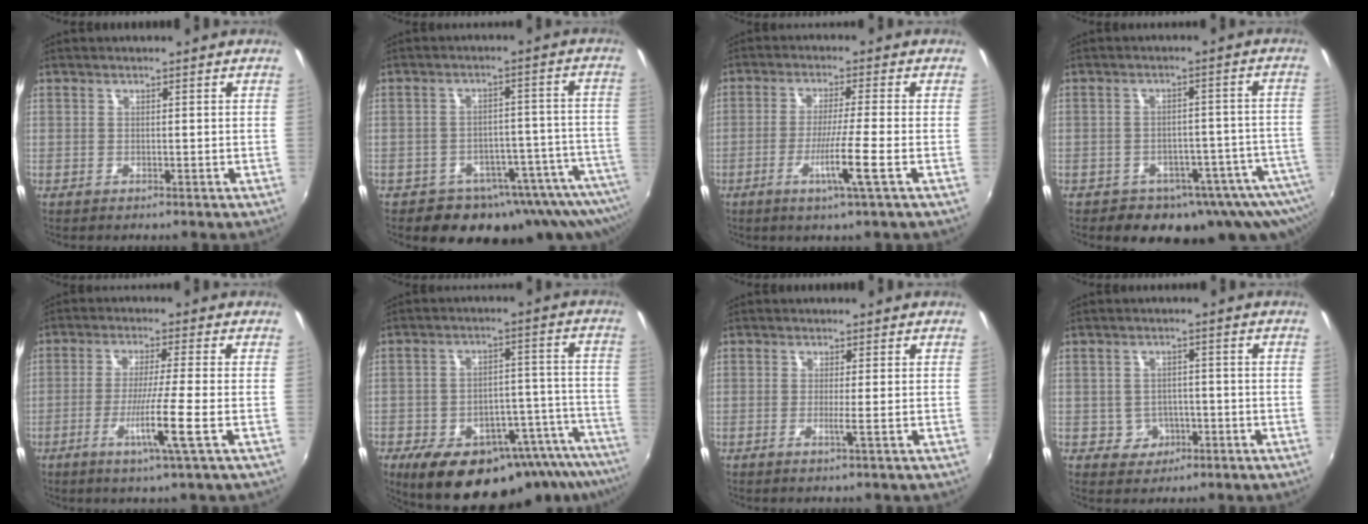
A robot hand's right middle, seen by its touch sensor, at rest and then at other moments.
{"total": 19.0, "force": [-15.1, 9.0, 7.3], "torque": [-0.084, 0.011, -0.184]}
{"total": 7.0, "force": [-2.7, -1.4, 6.3], "torque": [-0.123, -0.015, -0.052]}
{"total": 16.9, "force": [-11.7, 9.7, 7.5], "torque": [-0.104, -0.001, -0.130]}
{"total": 7.9, "force": [-3.0, -1.6, 7.2], "torque": [-0.143, -0.017, -0.056]}
{"total": 23.7, "force": [-18.4, 8.9, 12.1], "torque": [-0.179, -0.001, -0.234]}
{"total": 1.5, "force": [-0.4, -0.7, 1.3], "torque": [-0.020, -0.008, -0.008]}
{"total": 4.5, "force": [-1.5, 4.1, 0.9], "torque": [-0.028, 0.008, -0.013]}